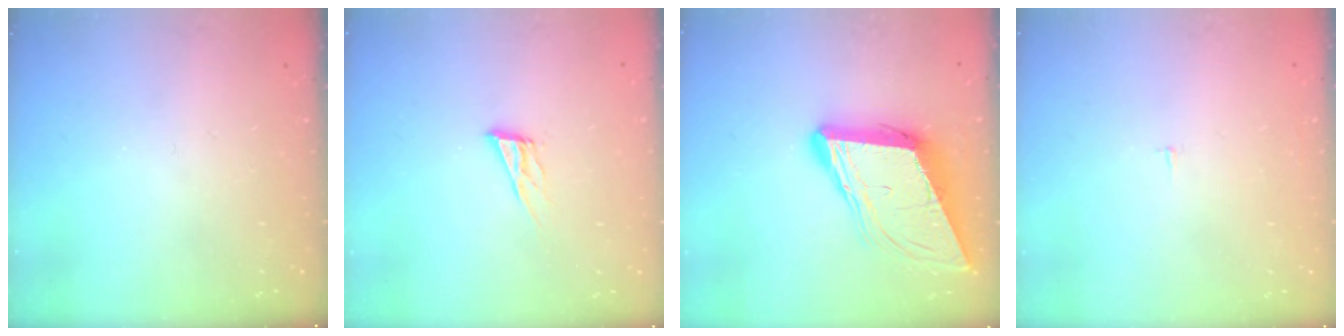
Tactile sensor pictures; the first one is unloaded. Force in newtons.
{"total": 8.6, "press": 8.2, "slide": 2.5}
{"total": 13.9, "press": 13.5, "slide": 3.6}
{"total": 1.2, "press": 1.2, "slide": 0.1}